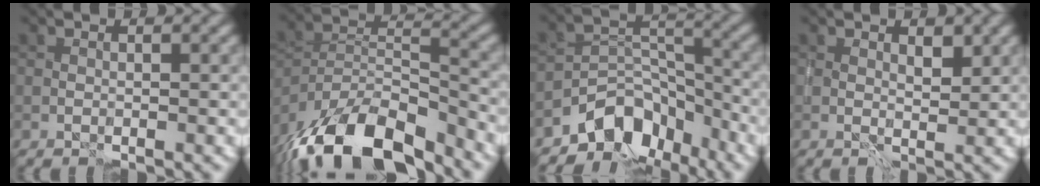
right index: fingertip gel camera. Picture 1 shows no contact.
{"total": 13.7, "force": [-10.0, 5.5, 7.6], "torque": [-0.151, 0.006, -0.177]}
{"total": 7.2, "force": [-5.1, 4.3, 2.6], "torque": [-0.016, -0.007, -0.092]}
{"total": 1.6, "force": [1.0, 0.8, 0.9], "torque": [-0.009, -0.005, 0.017]}